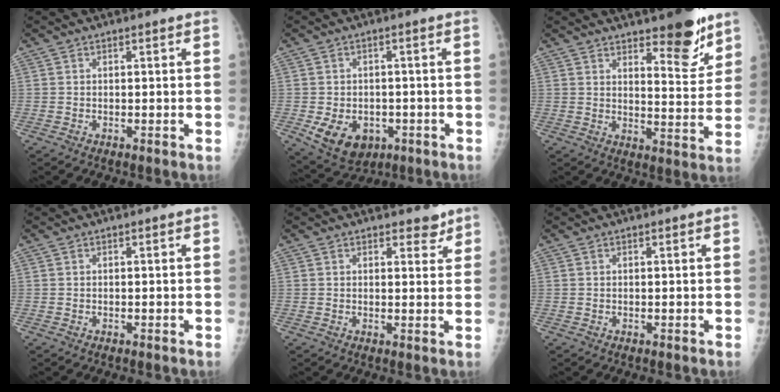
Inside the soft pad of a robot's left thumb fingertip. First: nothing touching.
{"total": 10.1, "force": [-3.3, 7.7, 5.7], "torque": [-0.080, 0.008, -0.033]}
{"total": 10.1, "force": [7.1, 3.2, 6.5], "torque": [-0.062, -0.055, 0.107]}
{"total": 0.0}
{"total": 2.9, "force": [2.3, 1.5, 1.0], "torque": [0.009, -0.014, 0.029]}
{"total": 0.0}